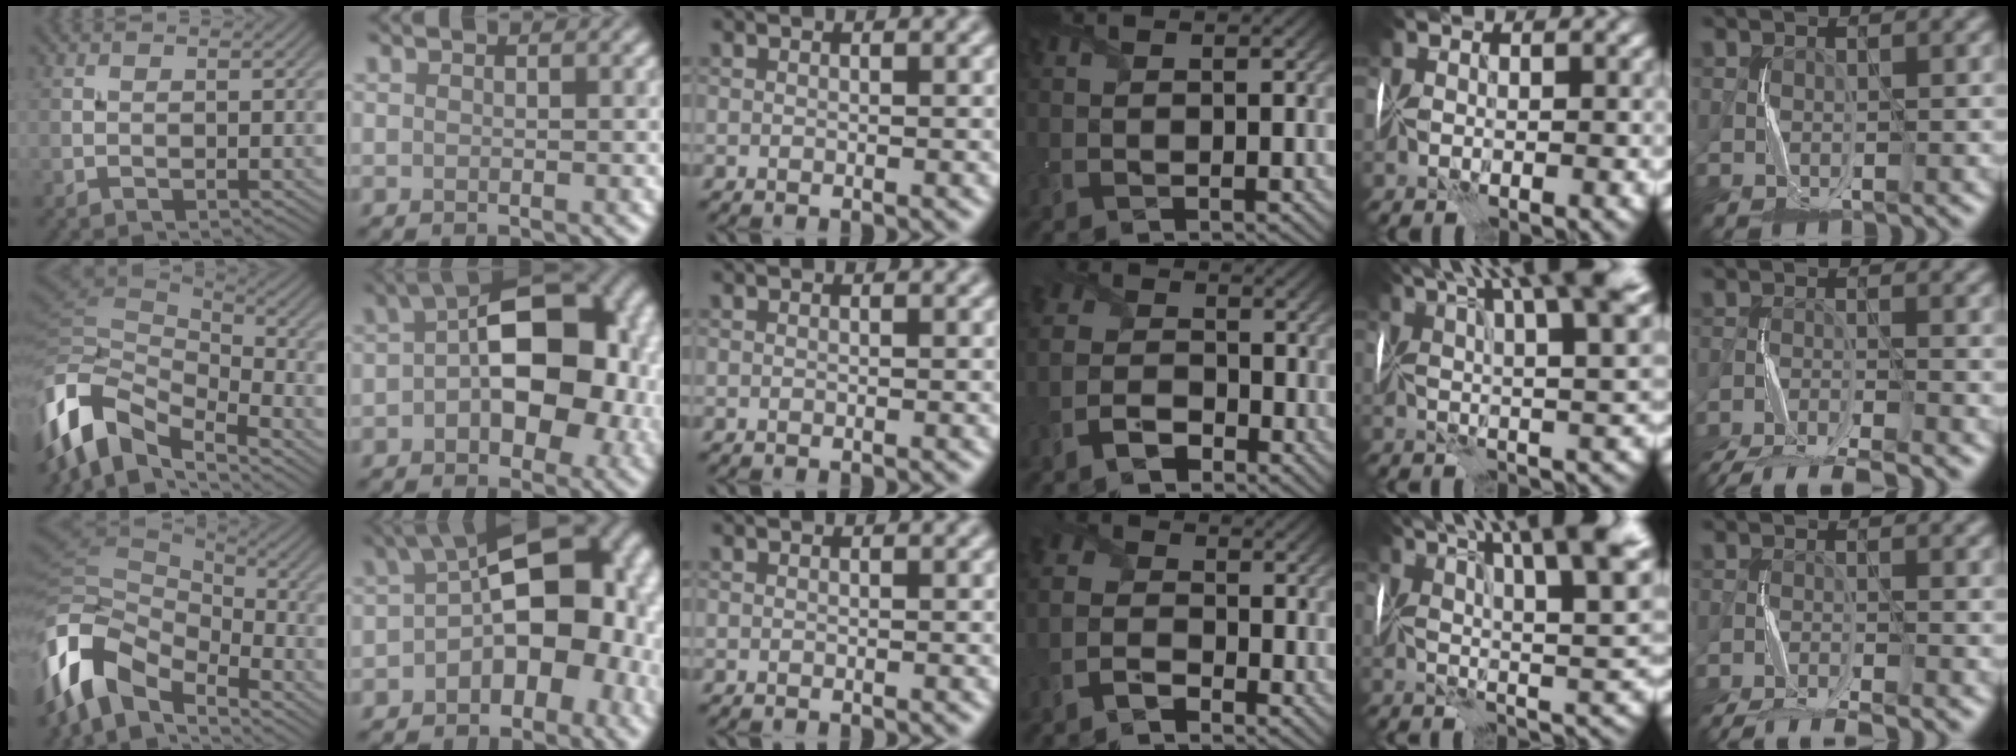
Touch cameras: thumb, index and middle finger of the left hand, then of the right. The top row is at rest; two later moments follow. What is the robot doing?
{"motion": "fold", "object": "handkerchief"}